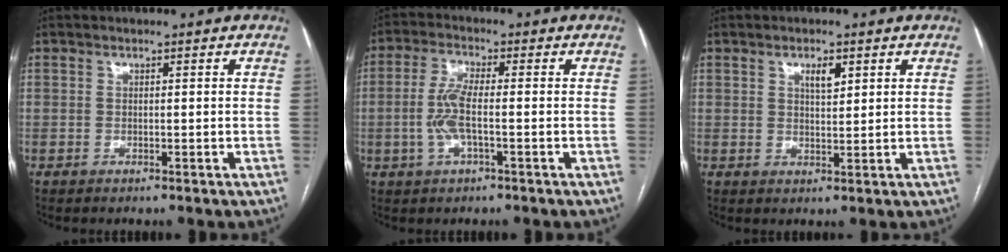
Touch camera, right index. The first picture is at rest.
{"total": 5.8, "force": [-1.0, 1.2, 5.6], "torque": [-0.127, 0.003, -0.023]}
{"total": 2.9, "force": [1.4, 1.0, 2.3], "torque": [-0.037, -0.001, 0.025]}